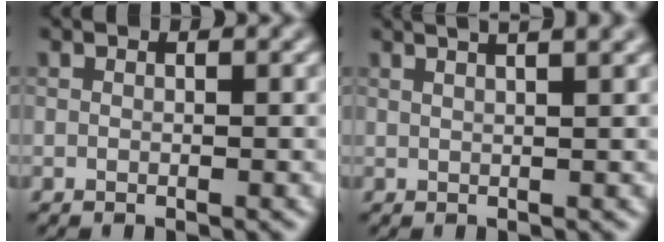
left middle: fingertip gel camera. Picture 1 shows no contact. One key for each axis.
{"total": 7.1, "fx": 4.4, "fy": 3.1, "fz": 4.7, "tx": -0.018, "ty": 0.059, "tz": 0.020}